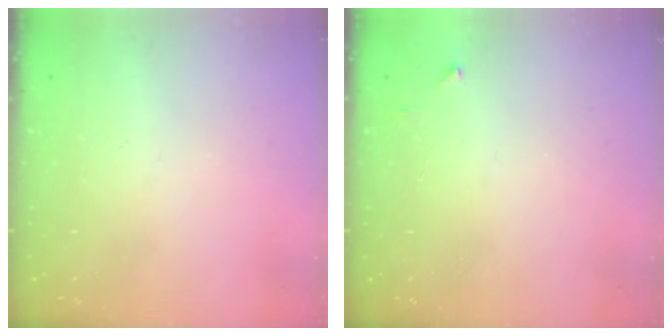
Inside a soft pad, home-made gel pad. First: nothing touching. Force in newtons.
{"total": 2.0, "press": 2.0, "slide": 0.2}